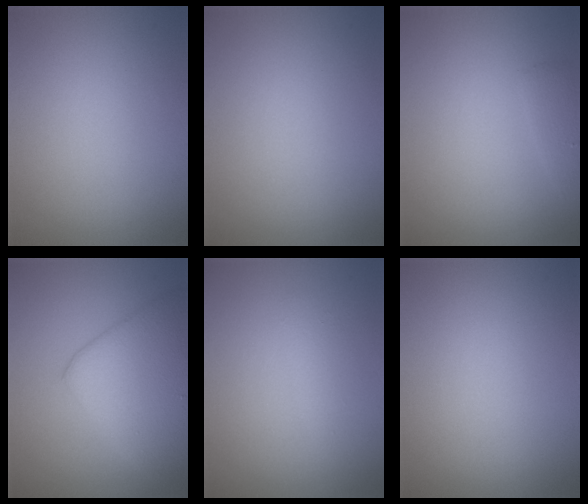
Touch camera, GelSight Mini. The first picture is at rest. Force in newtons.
{"total": 0.0}
{"total": 1.3, "press": 1.3, "slide": 0.1}
{"total": 7.2, "press": 7.2, "slide": 0.3}
{"total": 1.2, "press": 1.2, "slide": 0.1}
{"total": 0.0}